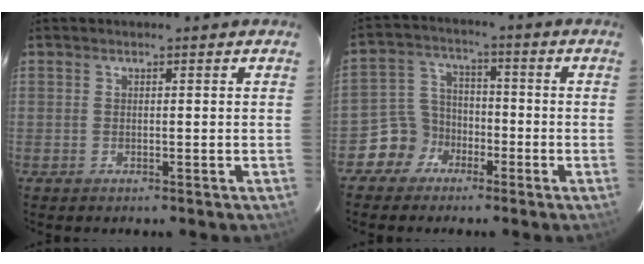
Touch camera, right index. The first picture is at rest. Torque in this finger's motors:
{"motor_torque": [0.35, -0.27, -0.37, -0.21]}